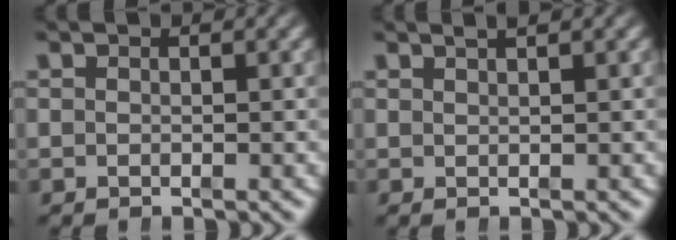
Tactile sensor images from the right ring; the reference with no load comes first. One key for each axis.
{"total": 1.6, "fx": 1.2, "fy": -0.7, "fz": 0.9, "tx": -0.001, "ty": 0.006, "tz": 0.021}